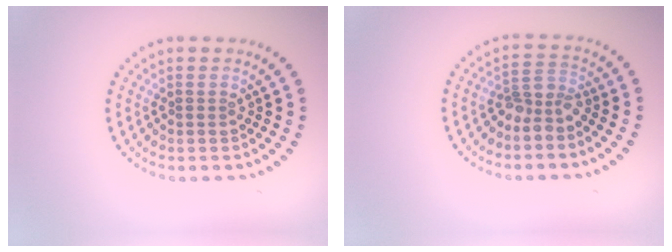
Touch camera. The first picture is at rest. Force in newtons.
{"total": 2.4, "press": 2.0, "slide": 1.4}